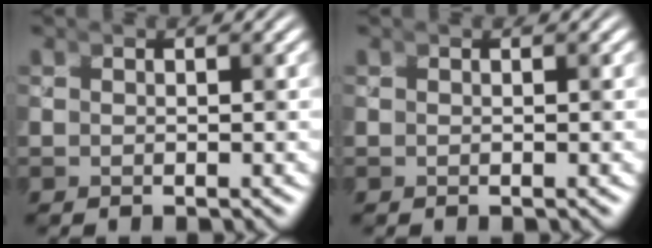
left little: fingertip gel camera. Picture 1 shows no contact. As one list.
[{"total": 0.0}]